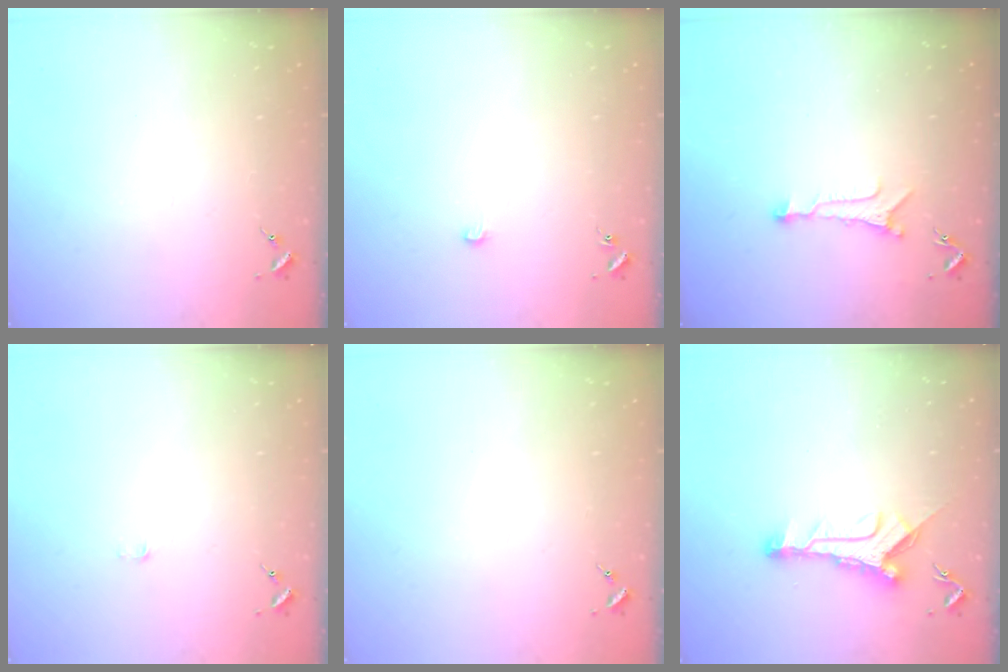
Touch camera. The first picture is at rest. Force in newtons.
{"total": 3.8, "press": 3.8, "slide": 0.4}
{"total": 6.2, "press": 6.2, "slide": 0.5}
{"total": 2.3, "press": 2.3, "slide": 0.3}
{"total": 0.0}
{"total": 10.7, "press": 10.7, "slide": 0.4}